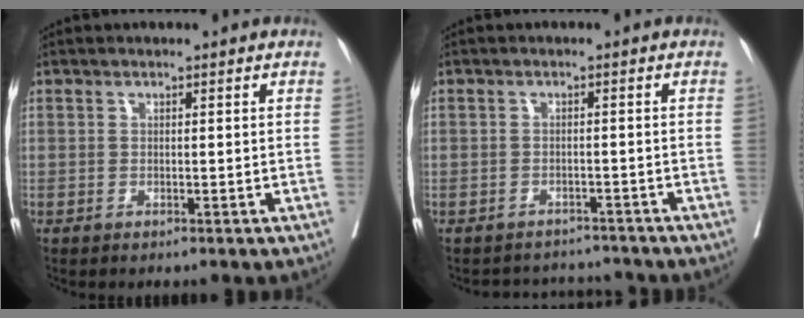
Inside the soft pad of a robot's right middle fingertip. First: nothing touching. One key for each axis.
{"total": 4.7, "fx": -4.4, "fy": 0.9, "fz": -1.0, "tx": 0.017, "ty": 0.013, "tz": -0.061}